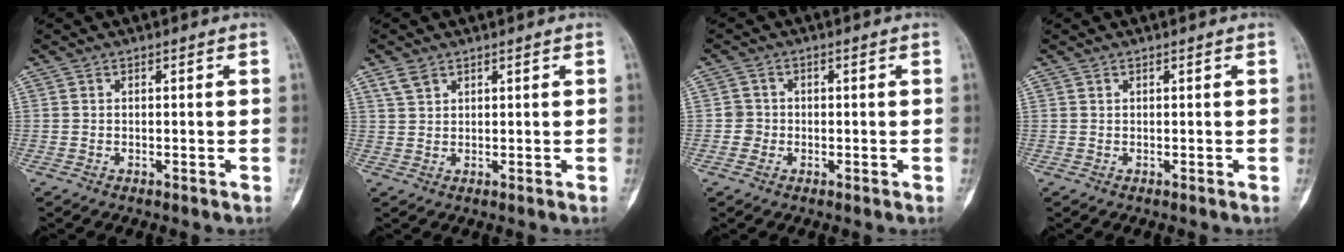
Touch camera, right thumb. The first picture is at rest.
{"total": 2.4, "force": [1.7, 1.3, 1.2], "torque": [-0.024, 0.002, 0.039]}
{"total": 2.1, "force": [-0.5, 2.0, 0.1], "torque": [0.017, 0.010, -0.016]}
{"total": 0.0}